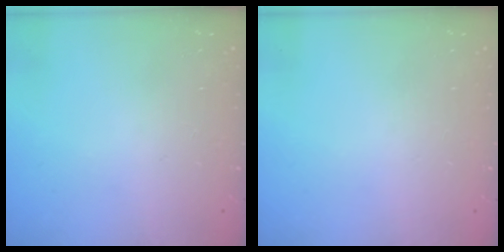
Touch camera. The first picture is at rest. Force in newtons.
{"total": 0.0}